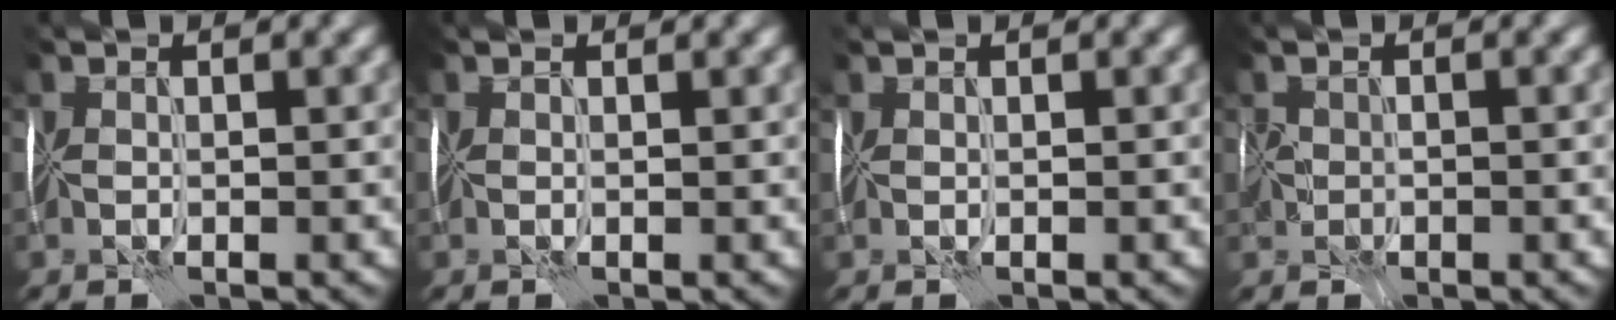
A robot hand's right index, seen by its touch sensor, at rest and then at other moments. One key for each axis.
{"total": 1.1, "fx": 0.3, "fy": -0.1, "fz": -1.1, "tx": 0.014, "ty": 0.010, "tz": 0.007}
{"total": 0.5, "fx": 0.4, "fy": 0.2, "fz": 0.1, "tx": 0.002, "ty": 0.002, "tz": 0.008}
{"total": 1.2, "fx": -0.5, "fy": 0.5, "fz": -0.9, "tx": 0.006, "ty": 0.007, "tz": 0.007}